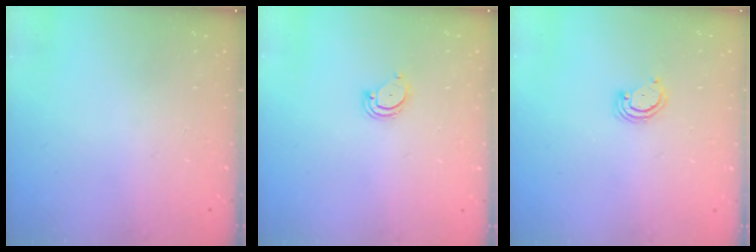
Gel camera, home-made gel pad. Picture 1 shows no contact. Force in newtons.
{"total": 2.9, "press": 2.9, "slide": 0.2}
{"total": 2.9, "press": 2.9, "slide": 0.2}